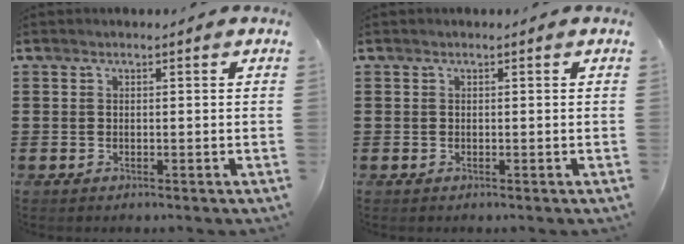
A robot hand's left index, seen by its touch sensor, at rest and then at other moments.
{"total": 0.0}